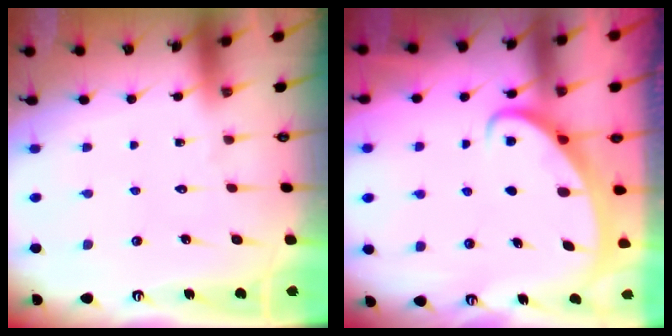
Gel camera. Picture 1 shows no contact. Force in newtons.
{"total": 2.6, "press": 2.5, "slide": 0.3}